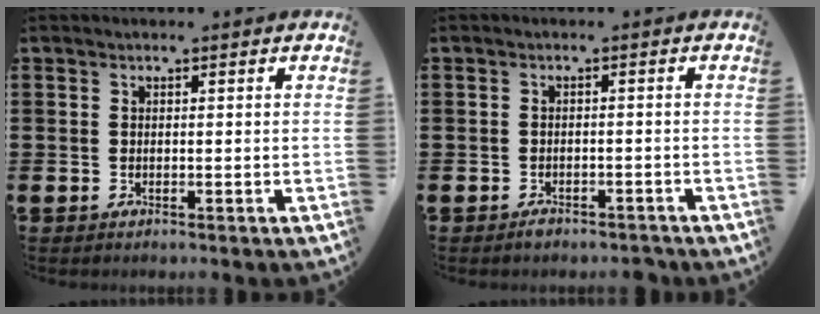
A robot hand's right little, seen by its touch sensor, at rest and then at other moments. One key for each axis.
{"total": 1.0, "fx": -1.0, "fy": 0.3, "fz": 0.2, "tx": -0.007, "ty": 0.003, "tz": -0.021}